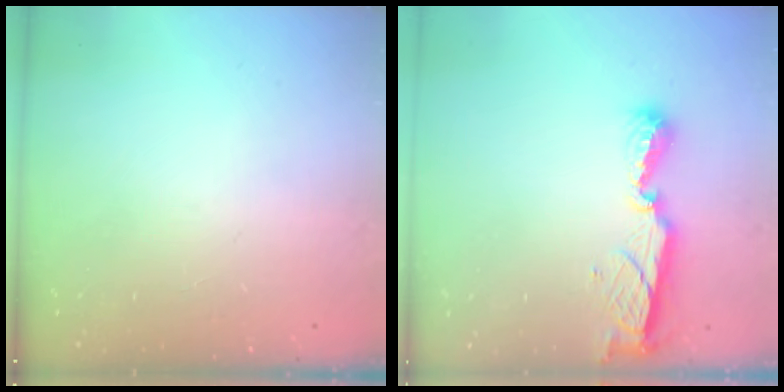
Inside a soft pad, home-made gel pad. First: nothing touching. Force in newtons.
{"total": 8.5, "press": 8.5, "slide": 0.3}